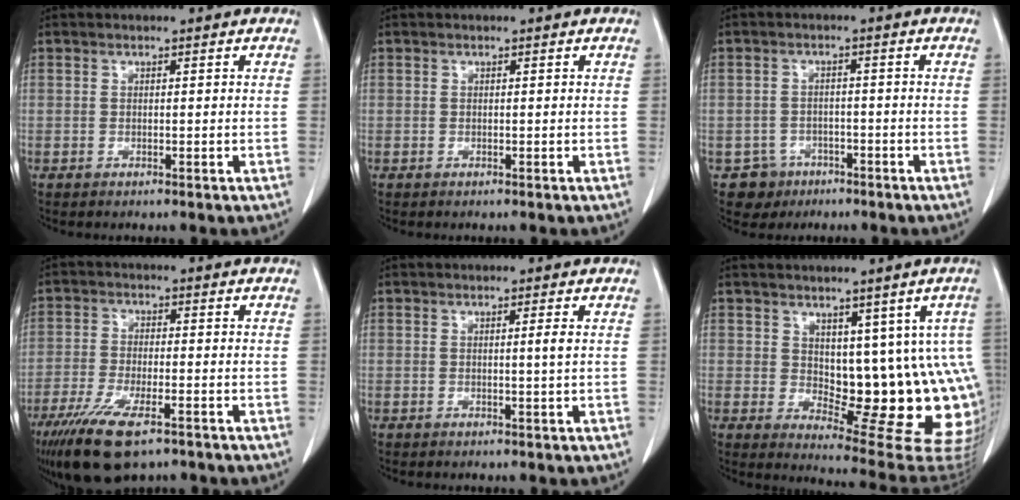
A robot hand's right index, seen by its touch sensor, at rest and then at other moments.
{"total": 0.0}
{"total": 4.1, "force": [-2.2, 3.4, -0.2], "torque": [0.009, 0.012, -0.029]}
{"total": 11.1, "force": [-7.2, 2.8, 8.0], "torque": [-0.143, -0.025, -0.115]}
{"total": 1.1, "force": [0.1, -0.4, 1.0], "torque": [-0.015, -0.001, 0.001]}
{"total": 13.8, "force": [1.4, 6.2, 12.2], "torque": [-0.126, 0.002, 0.034]}